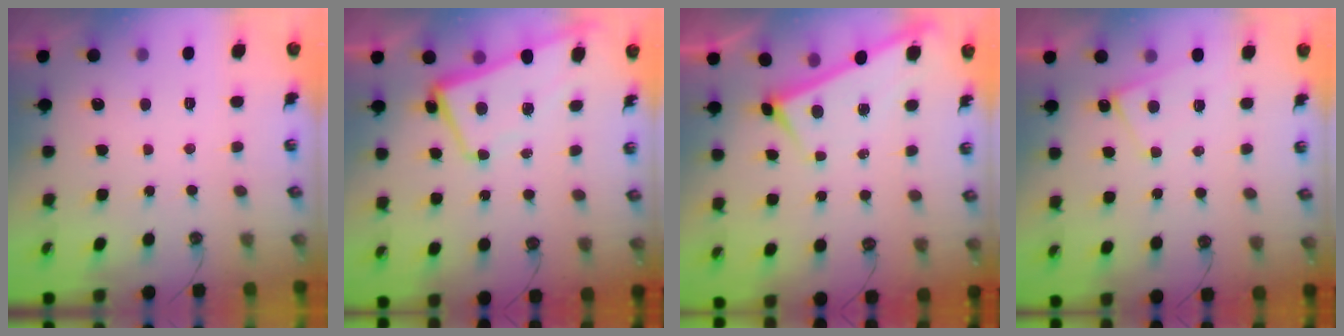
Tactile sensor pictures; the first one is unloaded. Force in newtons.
{"total": 1.1, "press": 0.6, "slide": 0.9}
{"total": 3.7, "press": 3.7, "slide": 0.1}
{"total": 1.3, "press": 1.2, "slide": 0.4}